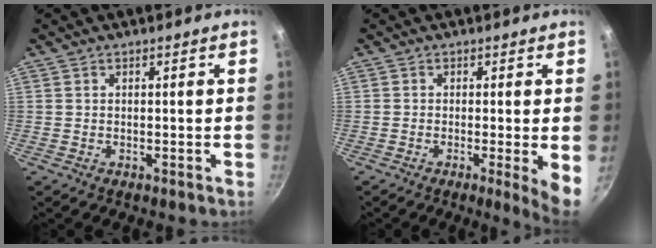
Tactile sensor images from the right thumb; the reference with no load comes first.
{"total": 5.4, "force": [-0.7, 0.5, 5.3], "torque": [-0.068, -0.011, -0.010]}